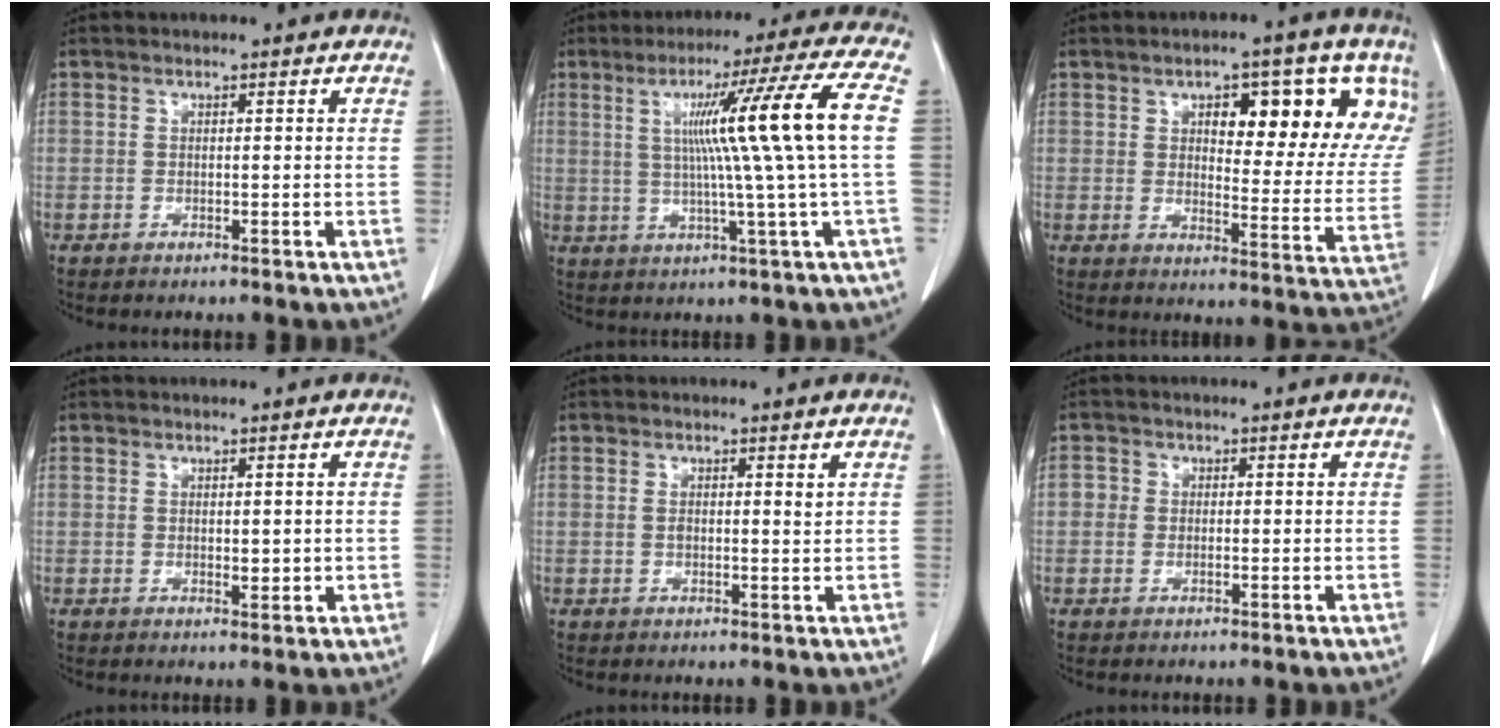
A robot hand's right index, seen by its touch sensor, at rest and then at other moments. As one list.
[{"total": 14.4, "force": [1.9, -2.8, 14.0], "torque": [-0.201, 0.012, 0.030]}, {"total": 15.8, "force": [7.1, 5.9, 12.8], "torque": [-0.151, 0.008, 0.094]}, {"total": 1.5, "force": [0.1, 0.8, 1.3], "torque": [-0.015, -0.004, 0.006]}, {"total": 1.7, "force": [0.5, 0.6, 1.5], "torque": [-0.027, -0.002, 0.007]}, {"total": 1.7, "force": [-0.1, 1.6, 0.7], "torque": [-0.004, 0.006, -0.005]}]